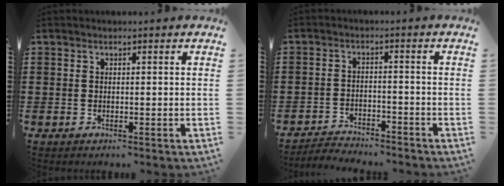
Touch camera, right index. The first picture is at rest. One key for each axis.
{"total": 3.2, "fx": -3.2, "fy": 0.3, "fz": -0.1, "tx": -0.005, "ty": 0.004, "tz": -0.069}